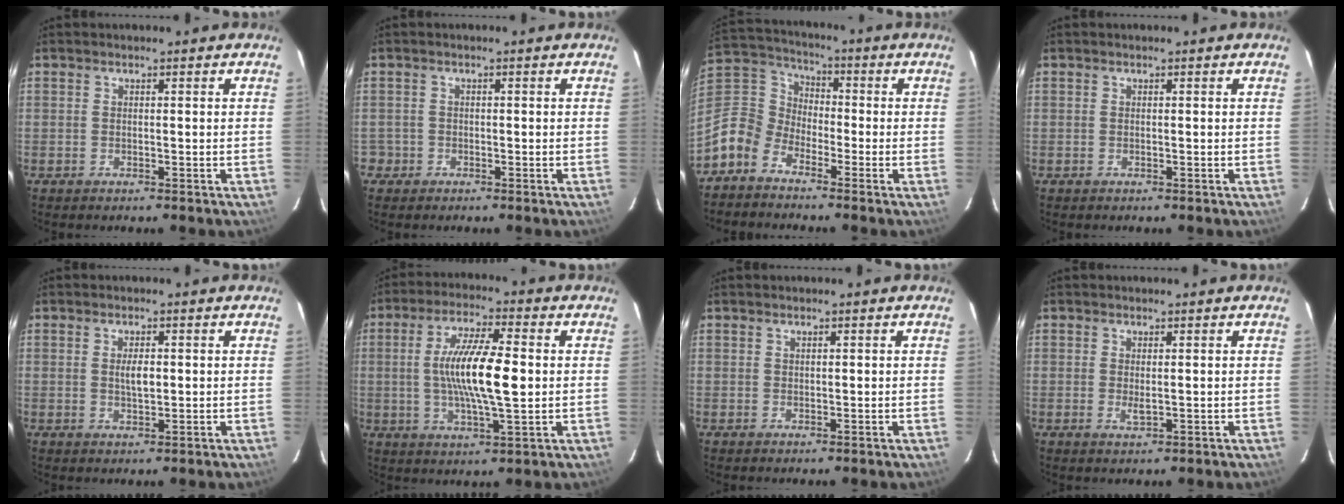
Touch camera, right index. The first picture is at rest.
{"total": 2.0, "force": [-0.9, 1.8, -0.2], "torque": [0.000, 0.011, -0.014]}
{"total": 9.7, "force": [-6.1, 7.0, 2.9], "torque": [-0.084, 0.031, -0.146]}
{"total": 0.0}
{"total": 3.0, "force": [0.3, 1.3, 2.7], "torque": [-0.046, 0.000, 0.006]}
{"total": 12.8, "force": [0.4, 2.7, 12.5], "torque": [-0.232, 0.002, 0.007]}
{"total": 0.5, "force": [0.4, 0.3, 0.3], "torque": [-0.005, 0.002, 0.007]}
{"total": 1.9, "force": [-0.1, 0.6, 1.8], "torque": [-0.035, -0.005, 0.001]}